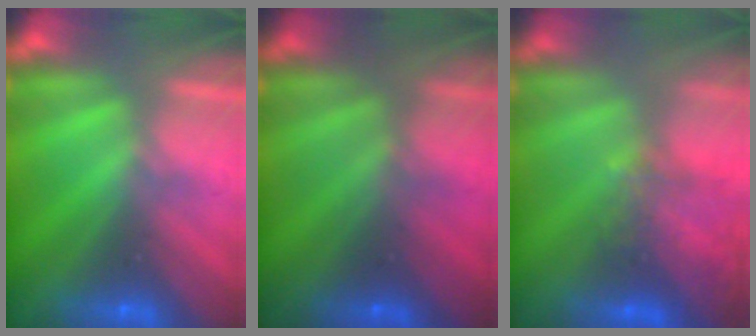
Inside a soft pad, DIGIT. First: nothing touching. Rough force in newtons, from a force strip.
{"total": 1.9}
{"total": 7.7}